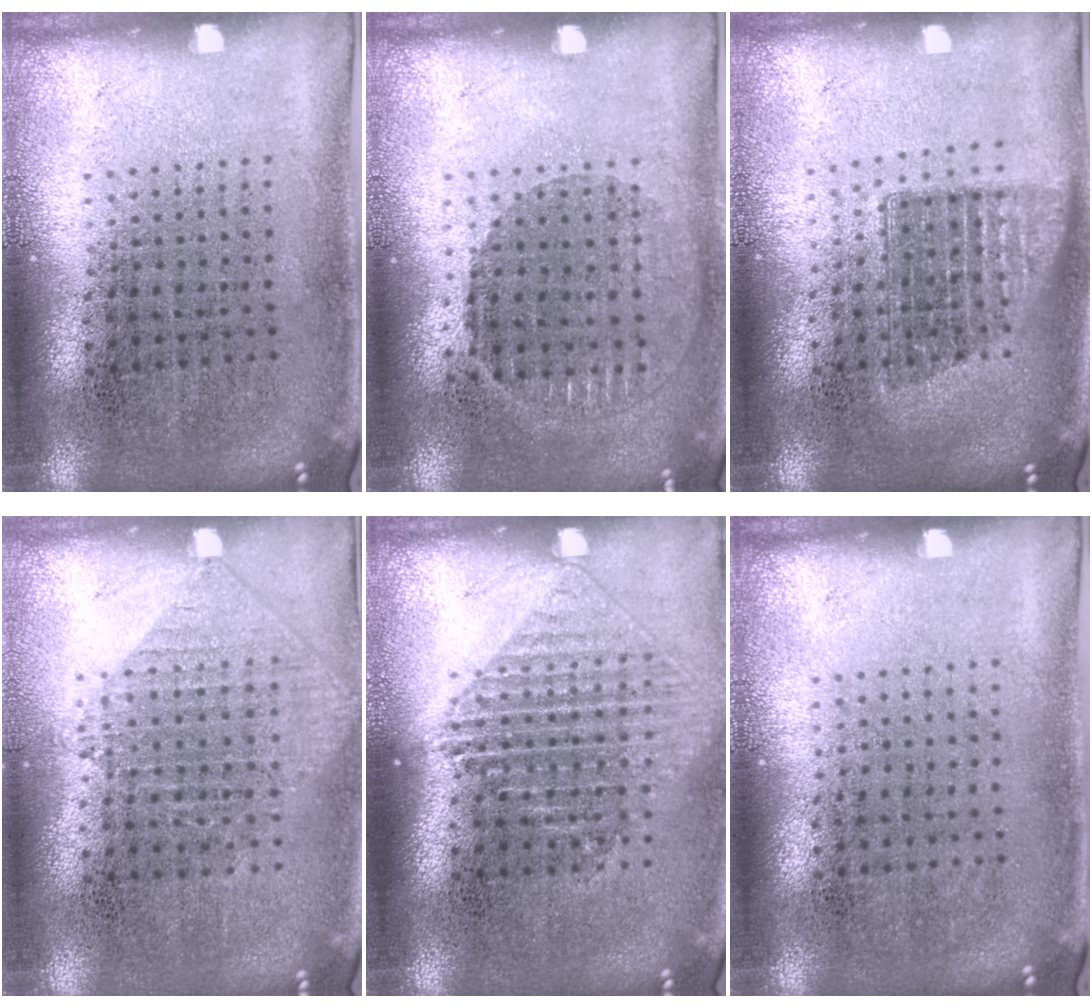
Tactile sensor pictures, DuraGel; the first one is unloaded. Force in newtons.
{"total": 0.9, "press": 0.8, "slide": 0.3}
{"total": 1.4, "press": 1.2, "slide": 0.8}
{"total": 0.9, "press": 0.9, "slide": 0.2}
{"total": 1.3, "press": 1.2, "slide": 0.5}
{"total": 0.0}